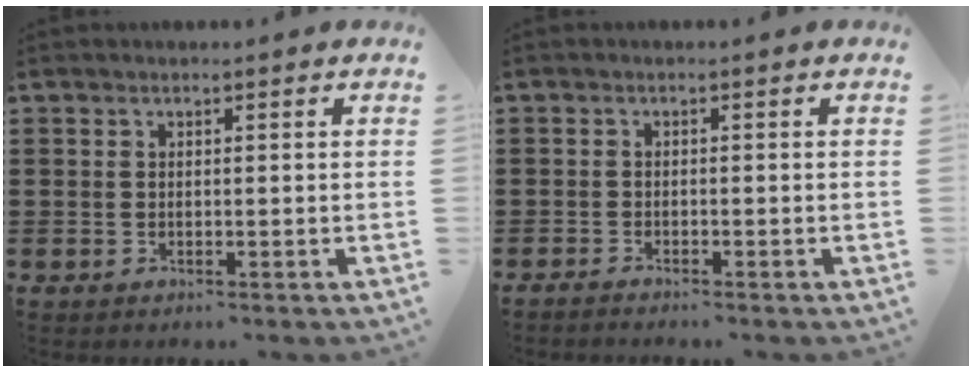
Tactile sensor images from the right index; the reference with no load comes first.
{"total": 1.0, "force": [-1.0, 0.0, 0.1], "torque": [-0.004, 0.000, -0.020]}